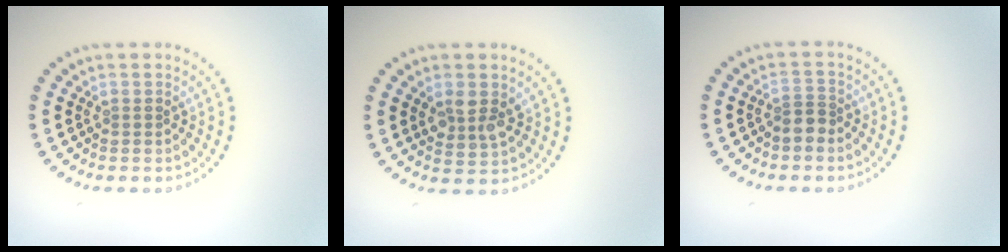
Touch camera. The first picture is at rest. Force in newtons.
{"total": 2.7, "press": 2.6, "slide": 0.8}
{"total": 1.9, "press": 1.5, "slide": 1.1}